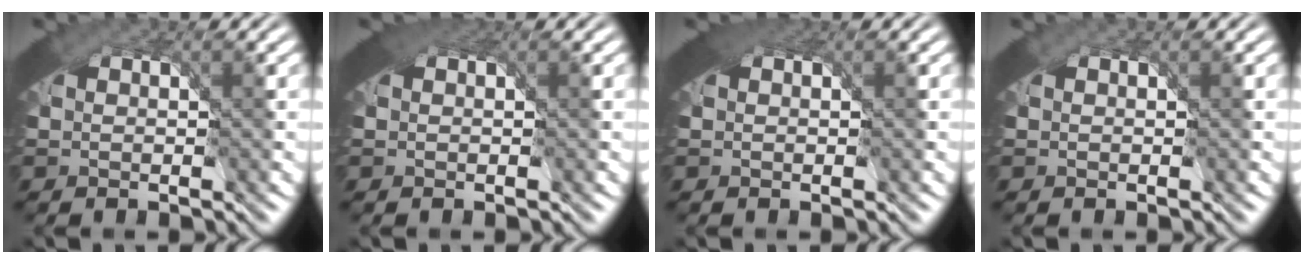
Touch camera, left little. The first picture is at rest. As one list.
[{"total": 0.5, "force": [0.1, 0.3, 0.4], "torque": [-0.006, 0.005, -0.002]}, {"total": 1.0, "force": [0.2, 0.5, 0.8], "torque": [-0.013, 0.006, 0.000]}, {"total": 0.0}]